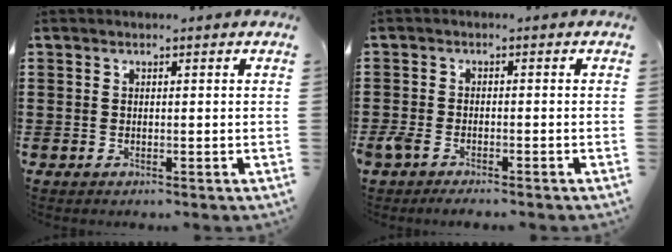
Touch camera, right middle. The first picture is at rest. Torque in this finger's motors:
{"motor_torque": [0.39, -0.15, 0.30, 0.04]}